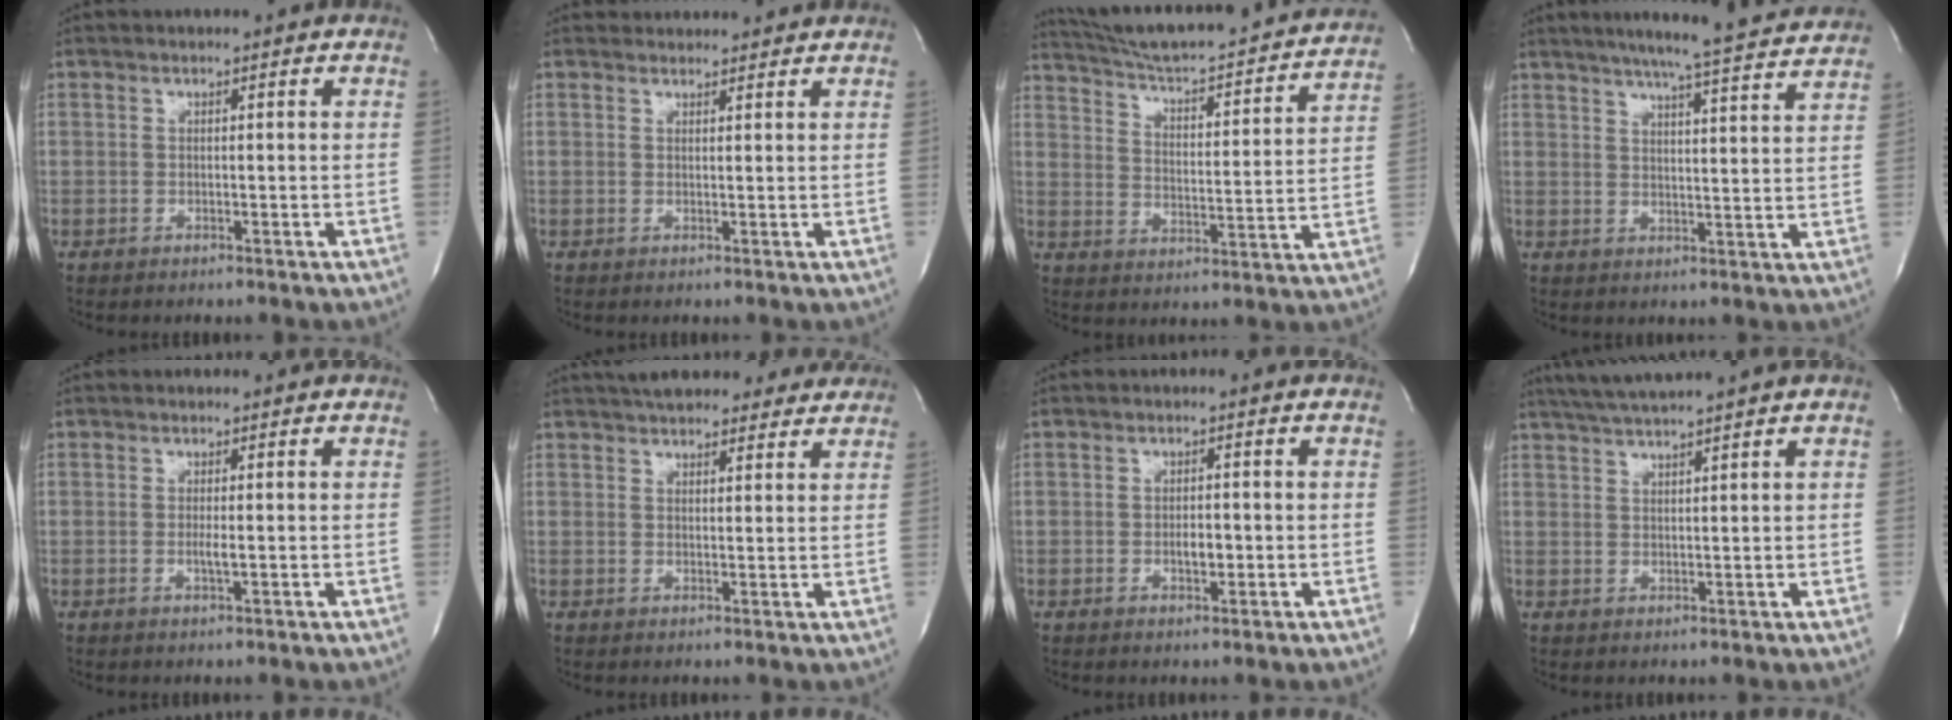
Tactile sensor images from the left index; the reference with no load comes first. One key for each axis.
{"total": 3.8, "fx": 3.7, "fy": 1.0, "fz": 0.0, "tx": -0.002, "ty": 0.021, "tz": 0.047}
{"total": 25.5, "fx": 23.4, "fy": 2.5, "fz": 9.7, "tx": -0.151, "ty": -0.031, "tz": 0.313}
{"total": 16.9, "fx": 15.2, "fy": 0.1, "fz": 7.4, "tx": -0.118, "ty": -0.008, "tz": 0.191}
{"total": 1.3, "fx": -0.2, "fy": 0.0, "fz": 1.3, "tx": -0.029, "ty": -0.003, "tz": -0.003}
{"total": 14.3, "fx": 12.6, "fy": 4.6, "fz": 5.2, "tx": -0.064, "ty": 0.036, "tz": 0.166}
{"total": 2.1, "fx": -0.5, "fy": 1.0, "fz": 1.8, "tx": -0.033, "ty": 0.001, "tz": -0.005}
{"total": 5.8, "fx": 5.0, "fy": -1.1, "fz": 2.6, "tx": -0.050, "ty": 0.015, "tz": 0.092}